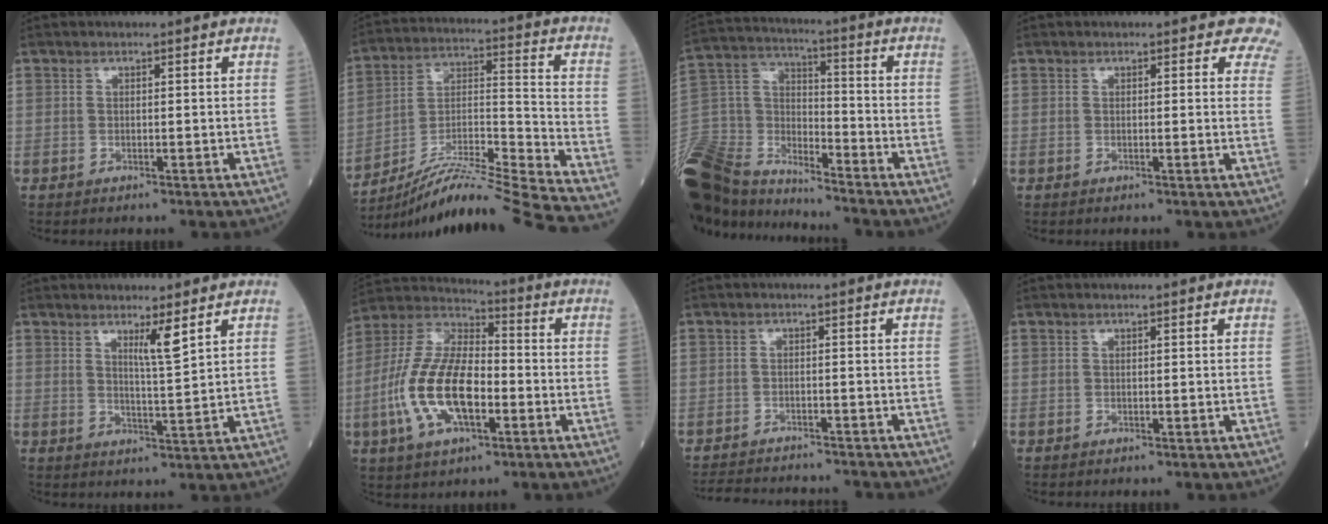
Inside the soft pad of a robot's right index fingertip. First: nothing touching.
{"total": 21.5, "force": [-19.5, -3.2, 8.4], "torque": [-0.150, -0.014, -0.324]}
{"total": 18.7, "force": [-17.0, 4.5, 6.6], "torque": [-0.154, 0.004, -0.319]}
{"total": 3.5, "force": [2.8, 1.5, 1.4], "torque": [0.005, -0.006, 0.007]}
{"total": 3.8, "force": [2.4, -0.5, 2.9], "torque": [-0.053, -0.012, 0.044]}
{"total": 15.4, "force": [-3.8, 6.4, 13.4], "torque": [-0.289, 0.011, -0.074]}
{"total": 9.7, "force": [-9.3, 1.8, 2.2], "torque": [-0.039, 0.001, -0.129]}
{"total": 0.0}